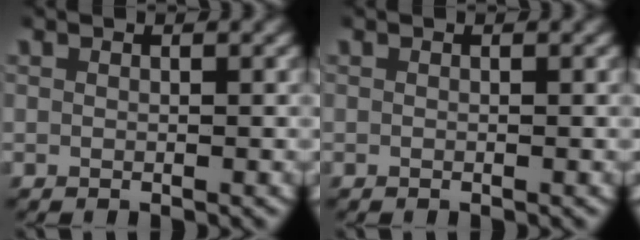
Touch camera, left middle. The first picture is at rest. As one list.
[{"total": 0.0}]